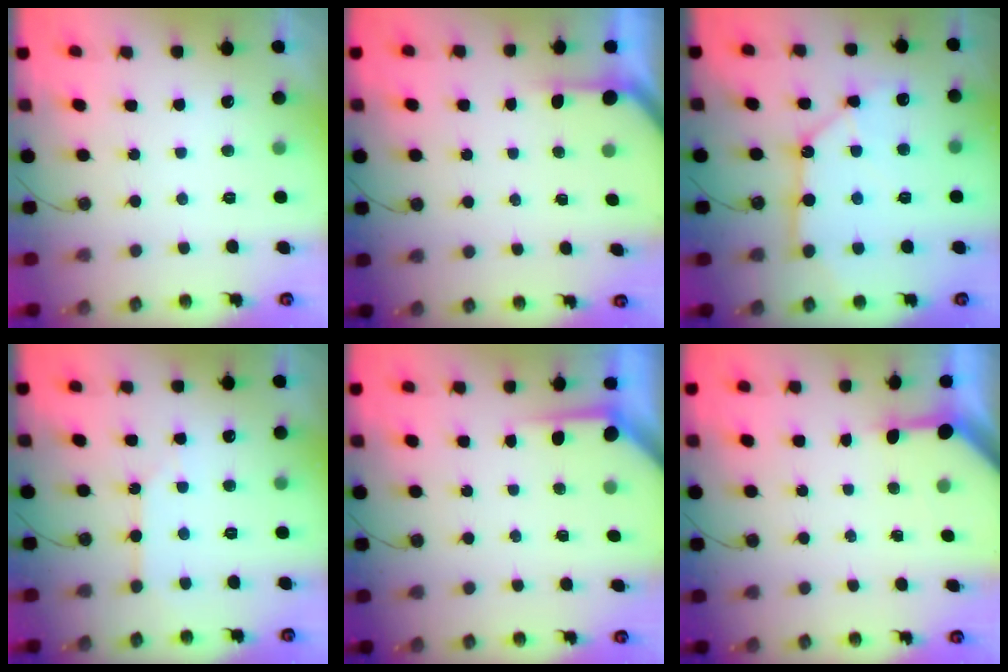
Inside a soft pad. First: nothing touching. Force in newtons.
{"total": 1.4, "press": 1.4, "slide": 0.2}
{"total": 10.8, "press": 10.7, "slide": 1.4}
{"total": 2.1, "press": 2.1, "slide": 0.3}
{"total": 3.6, "press": 3.5, "slide": 0.3}
{"total": 3.4, "press": 3.4, "slide": 0.4}